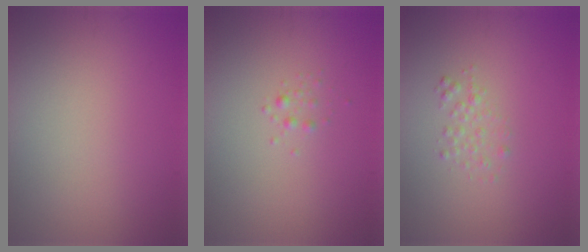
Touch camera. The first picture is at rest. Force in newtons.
{"total": 0.7, "press": 0.7, "slide": 0.0}
{"total": 1.2, "press": 1.2, "slide": 0.0}